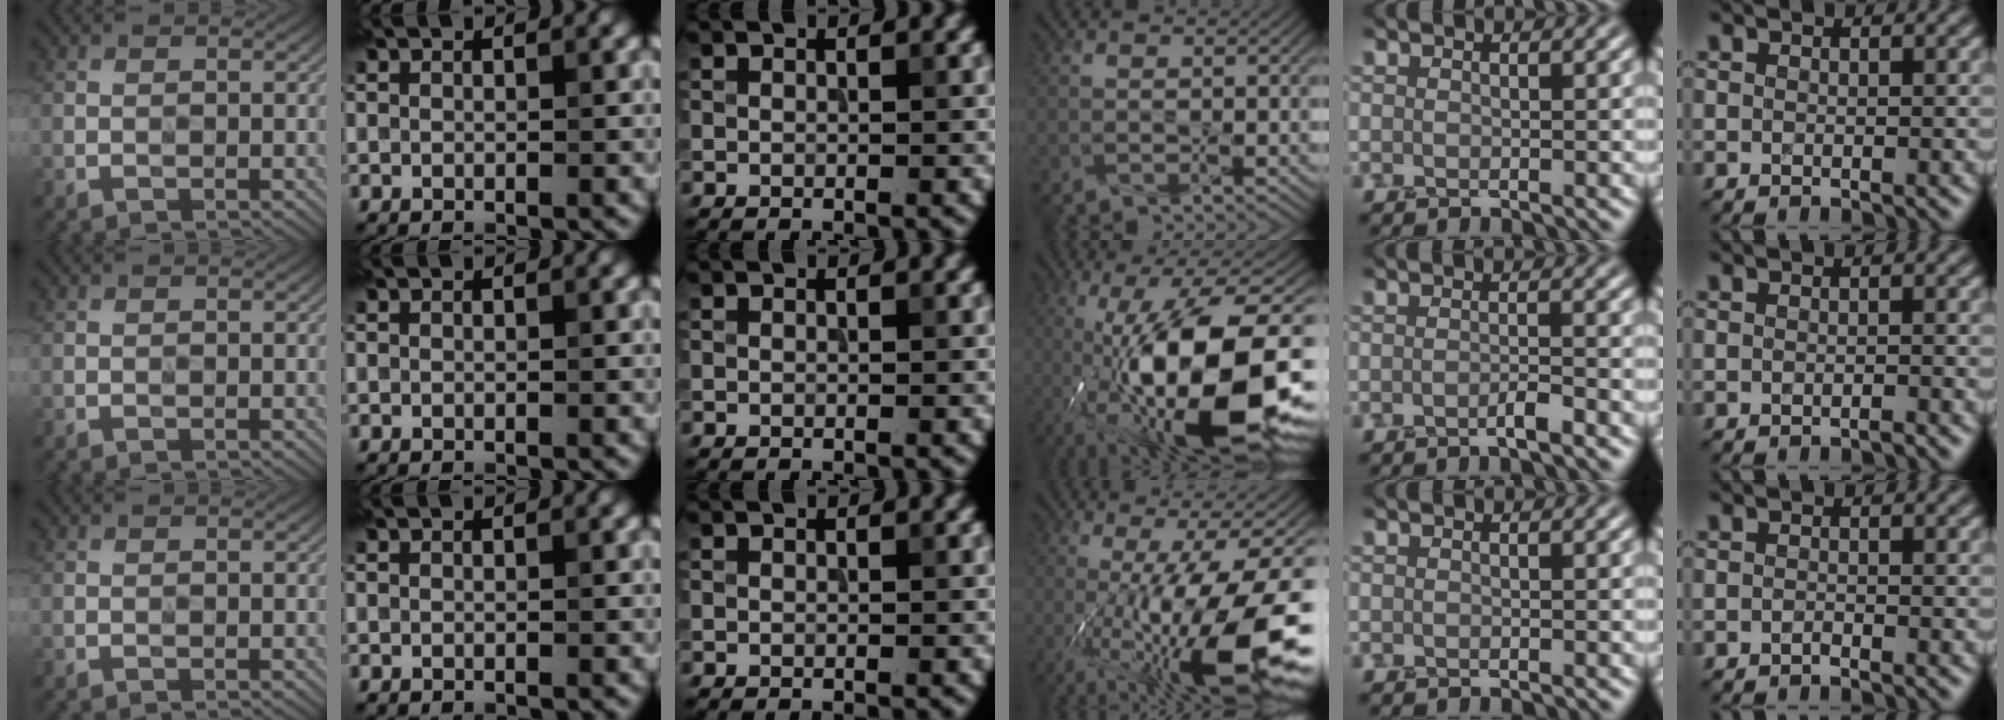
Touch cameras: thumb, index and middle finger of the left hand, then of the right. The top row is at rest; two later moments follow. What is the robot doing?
{"motion": "press", "object": "grip strengthener"}